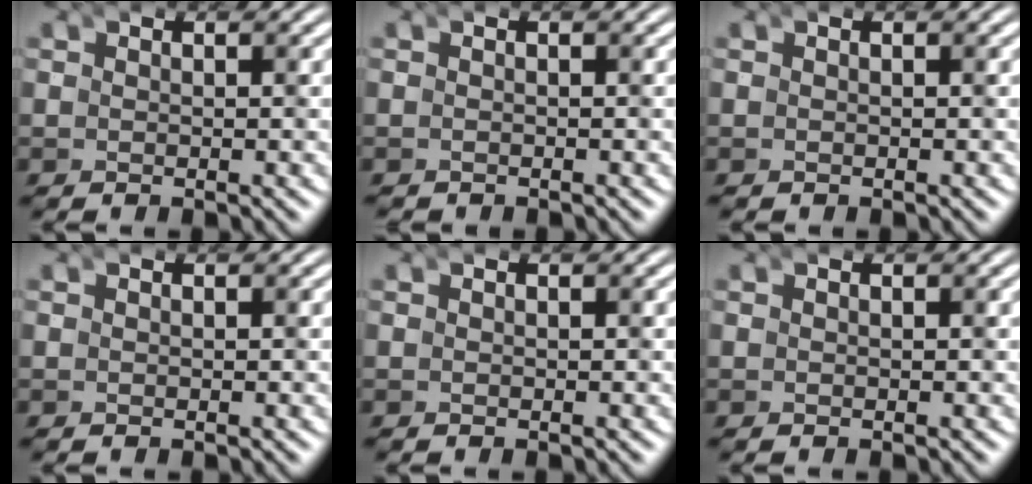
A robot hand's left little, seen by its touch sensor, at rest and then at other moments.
{"total": 0.7, "force": [-0.7, 0.0, -0.1], "torque": [-0.003, -0.007, -0.007]}
{"total": 0.0}
{"total": 0.0}
{"total": 0.0}
{"total": 0.0}